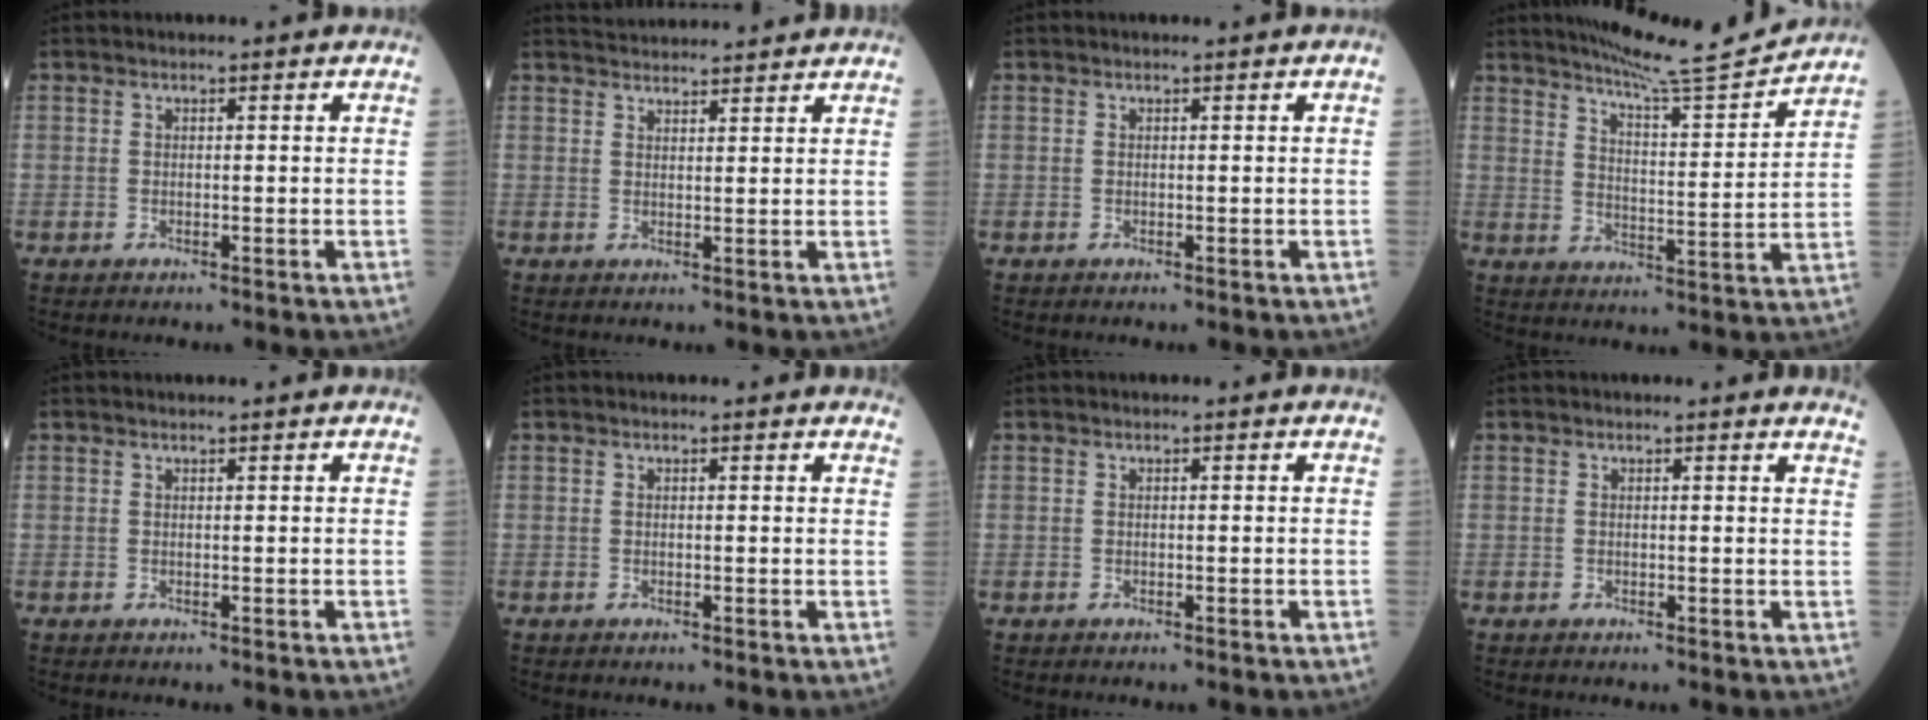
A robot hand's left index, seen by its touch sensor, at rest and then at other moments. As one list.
[{"total": 7.6, "force": [7.4, 0.3, 1.5], "torque": [-0.025, 0.032, 0.104]}, {"total": 0.0}, {"total": 12.6, "force": [12.1, -1.4, 3.5], "torque": [-0.056, -0.025, 0.178]}, {"total": 0.9, "force": [0.9, -0.2, 0.3], "torque": [-0.001, 0.008, 0.018]}, {"total": 3.1, "force": [2.9, 0.3, 1.0], "torque": [-0.010, 0.008, 0.019]}, {"total": 0.0}, {"total": 4.6, "force": [4.4, 0.1, 1.1], "torque": [-0.004, -0.008, 0.024]}]